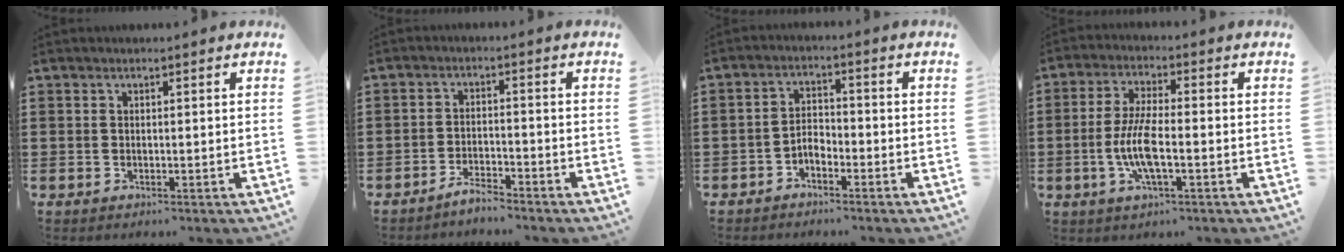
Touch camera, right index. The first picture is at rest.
{"total": 3.0, "force": [-3.0, 0.2, 0.5], "torque": [-0.012, 0.006, -0.060]}
{"total": 2.8, "force": [-2.0, 1.3, 1.4], "torque": [-0.038, 0.006, -0.043]}
{"total": 7.2, "force": [-1.8, 2.0, 6.7], "torque": [-0.148, -0.009, -0.039]}